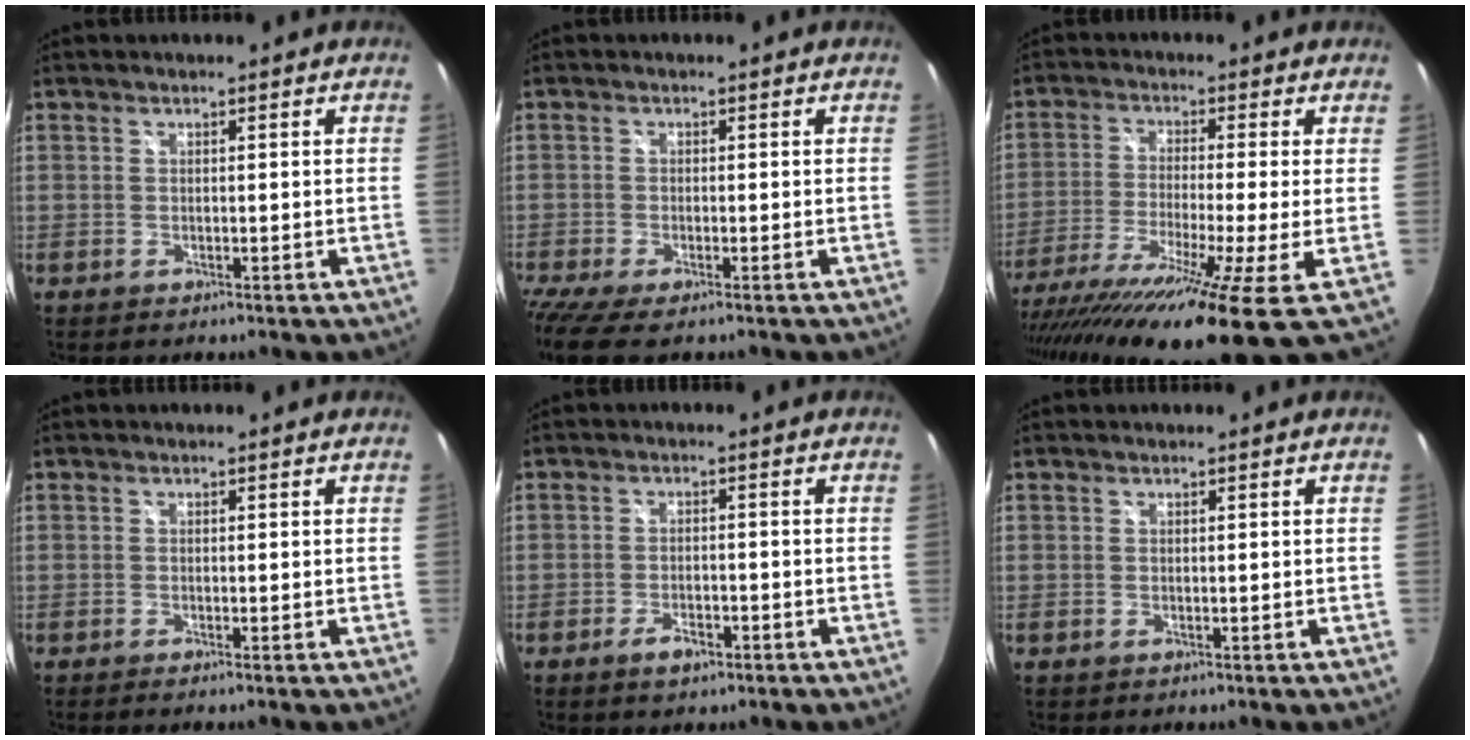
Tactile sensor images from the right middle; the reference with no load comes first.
{"total": 6.3, "force": [-4.8, 0.7, 4.0], "torque": [-0.097, -0.036, -0.090]}
{"total": 18.9, "force": [-12.0, 0.0, 14.6], "torque": [-0.277, -0.084, -0.204]}
{"total": 0.6, "force": [-0.3, -0.3, 0.4], "torque": [-0.002, -0.002, -0.008]}
{"total": 3.4, "force": [-2.2, 1.5, 2.2], "torque": [-0.047, -0.001, -0.039]}
{"total": 0.0}